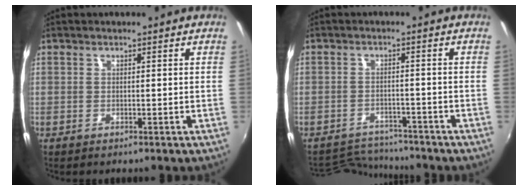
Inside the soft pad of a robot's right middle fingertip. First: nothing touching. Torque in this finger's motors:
{"motor_torque": [-0.60, -0.36, -0.22, -0.06]}